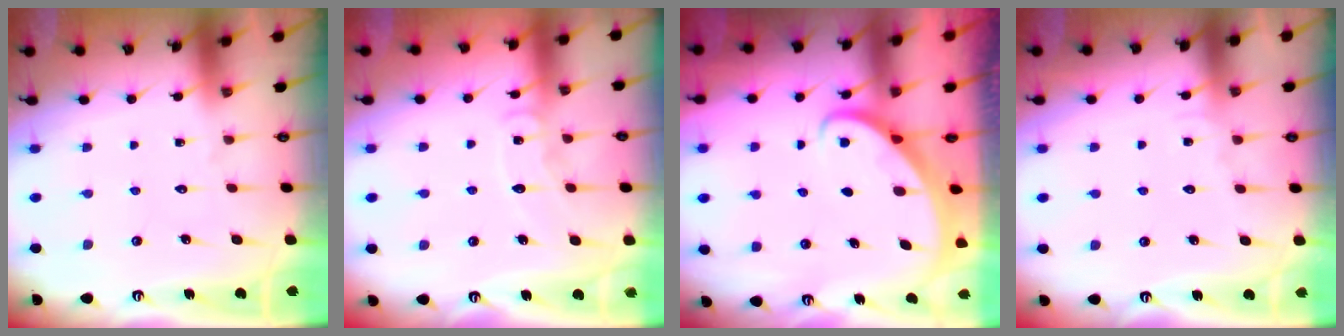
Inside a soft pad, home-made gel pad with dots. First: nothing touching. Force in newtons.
{"total": 7.6, "press": 7.6, "slide": 0.7}
{"total": 2.8, "press": 2.8, "slide": 0.2}
{"total": 2.9, "press": 2.9, "slide": 0.3}